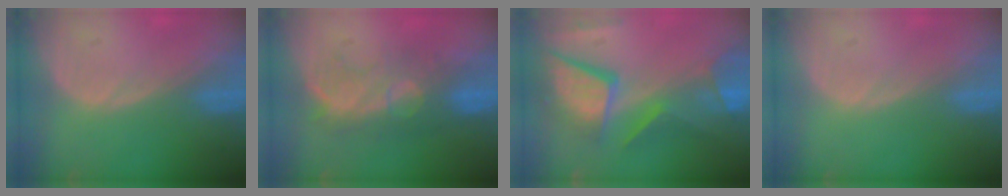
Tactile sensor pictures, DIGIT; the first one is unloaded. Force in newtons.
{"total": 7.8, "press": 7.7, "slide": 1.2}
{"total": 12.1, "press": 9.9, "slide": 6.9}
{"total": 0.0}